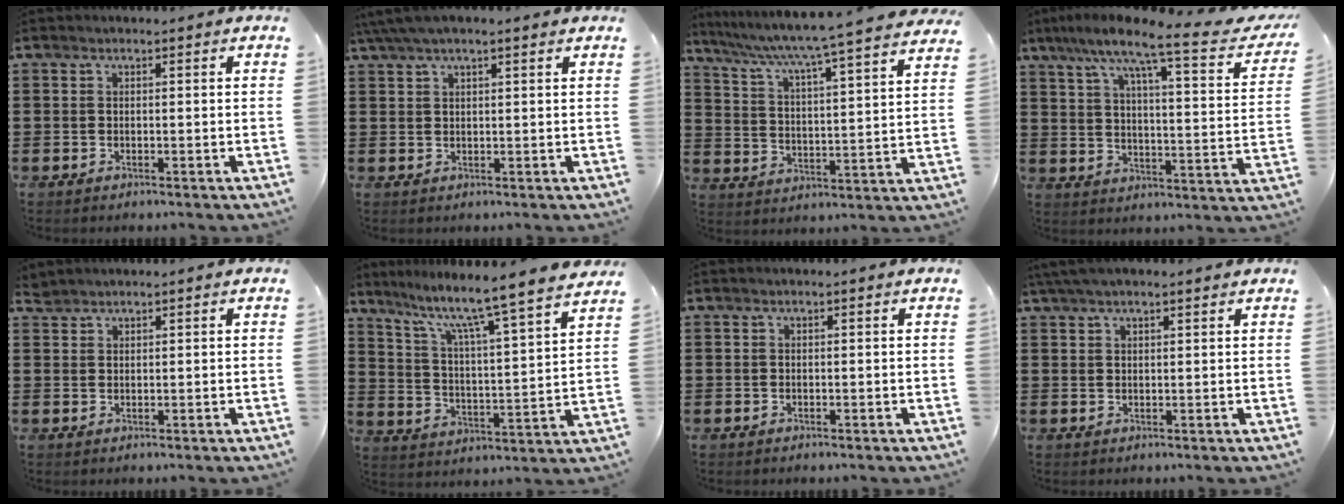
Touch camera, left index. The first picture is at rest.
{"total": 3.1, "force": [2.2, 1.0, 1.9], "torque": [-0.044, 0.007, 0.042]}
{"total": 5.5, "force": [4.8, -1.2, 2.5], "torque": [-0.069, -0.052, 0.070]}
{"total": 9.7, "force": [7.3, 0.5, 6.4], "torque": [-0.130, -0.052, 0.107]}
{"total": 1.4, "force": [1.3, 0.2, 0.1], "torque": [-0.005, -0.001, 0.027]}
{"total": 8.0, "force": [6.7, -1.0, 4.3], "torque": [-0.103, -0.062, 0.100]}
{"total": 0.0}
{"total": 2.8, "force": [2.3, 0.9, 1.4], "torque": [-0.032, 0.004, 0.045]}